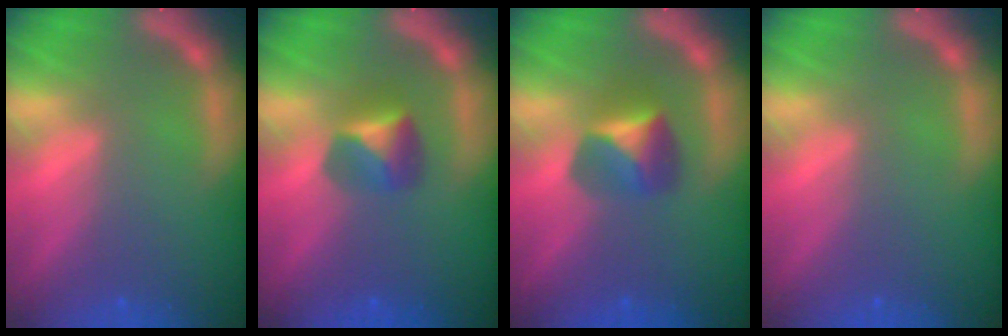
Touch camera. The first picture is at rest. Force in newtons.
{"total": 2.9}
{"total": 3.4}
{"total": 0.0}